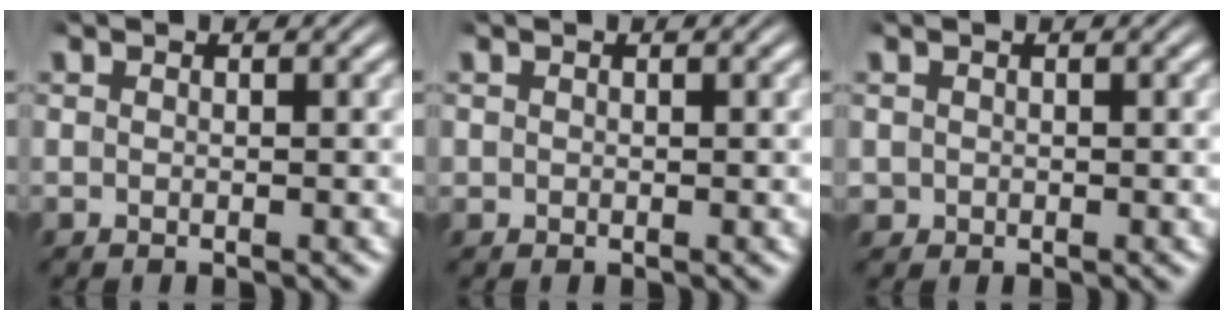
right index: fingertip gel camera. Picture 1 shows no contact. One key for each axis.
{"total": 0.6, "fx": 0.1, "fy": 0.5, "fz": 0.4, "tx": -0.005, "ty": -0.003, "tz": 0.002}
{"total": 1.9, "fx": -0.3, "fy": 1.7, "fz": 0.7, "tx": -0.019, "ty": -0.015, "tz": 0.001}